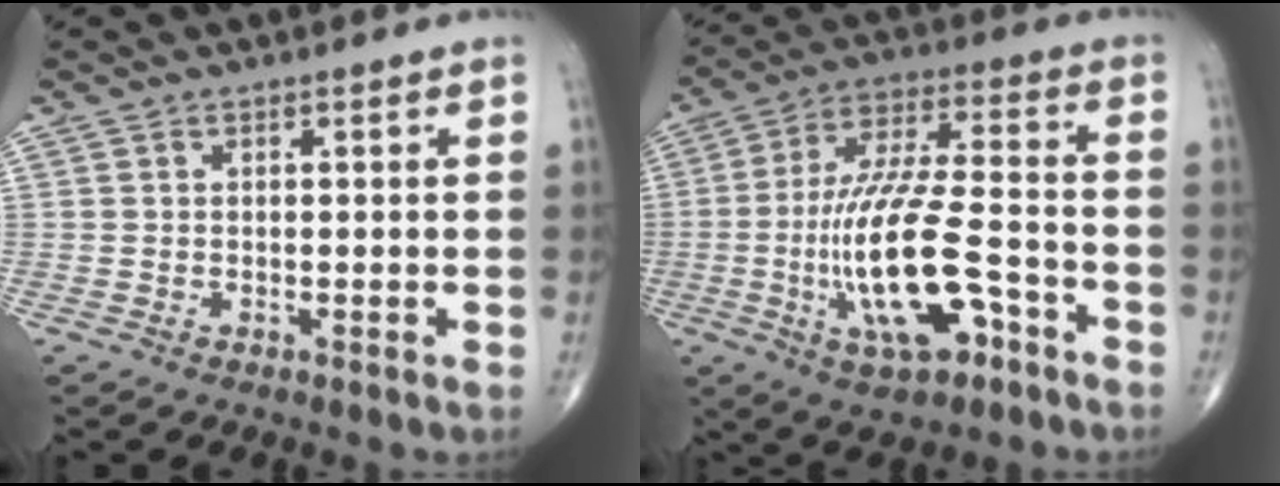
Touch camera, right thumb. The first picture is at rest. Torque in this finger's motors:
{"motor_torque": [2.29, 2.52, 1.53, -0.13, 0.57]}